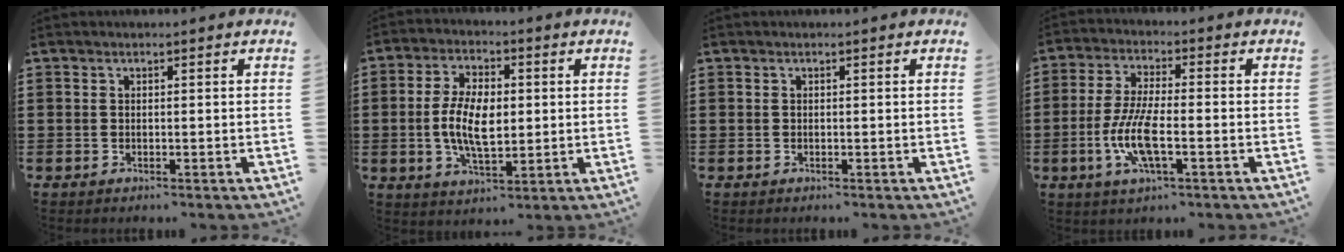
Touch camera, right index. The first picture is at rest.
{"total": 8.2, "force": [-0.2, 4.2, 7.1], "torque": [-0.150, 0.005, -0.007]}
{"total": 0.0}
{"total": 8.3, "force": [-2.5, 2.2, 7.5], "torque": [-0.165, -0.014, -0.051]}